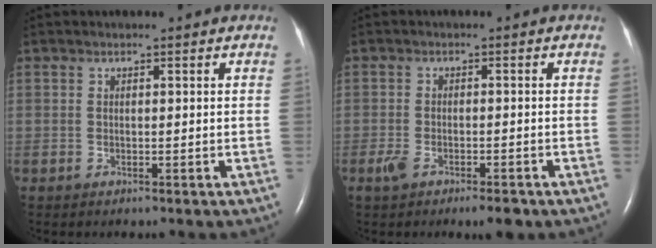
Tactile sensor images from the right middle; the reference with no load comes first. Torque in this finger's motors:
{"motor_torque": [0.06, 0.00, 0.03, 0.02]}